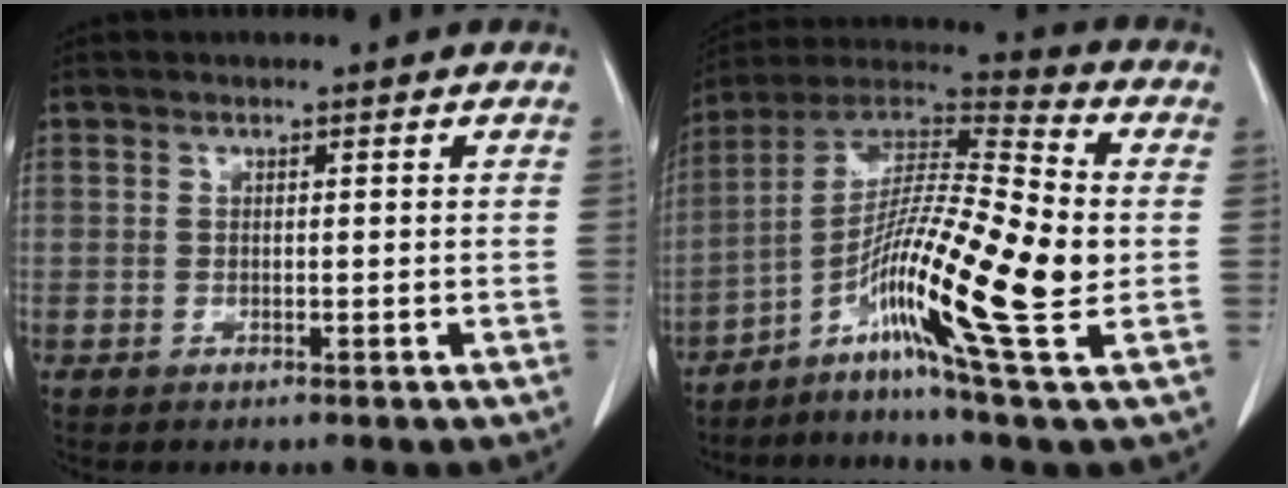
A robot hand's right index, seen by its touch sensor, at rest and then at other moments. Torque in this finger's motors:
{"motor_torque": [1.44, -0.70, 0.82, 0.21]}